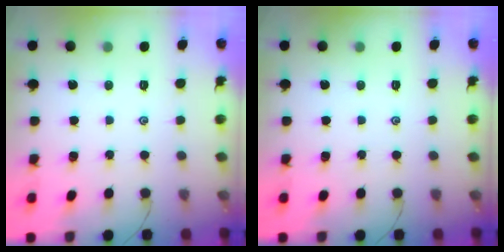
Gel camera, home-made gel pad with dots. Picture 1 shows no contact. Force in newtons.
{"total": 0.0}